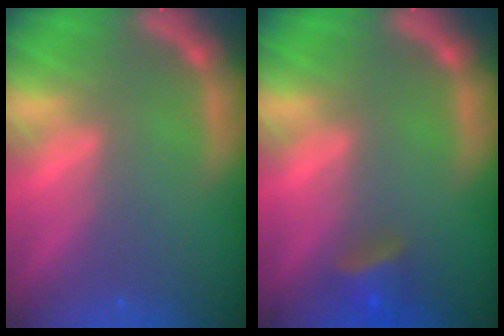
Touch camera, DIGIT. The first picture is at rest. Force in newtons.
{"total": 2.9}